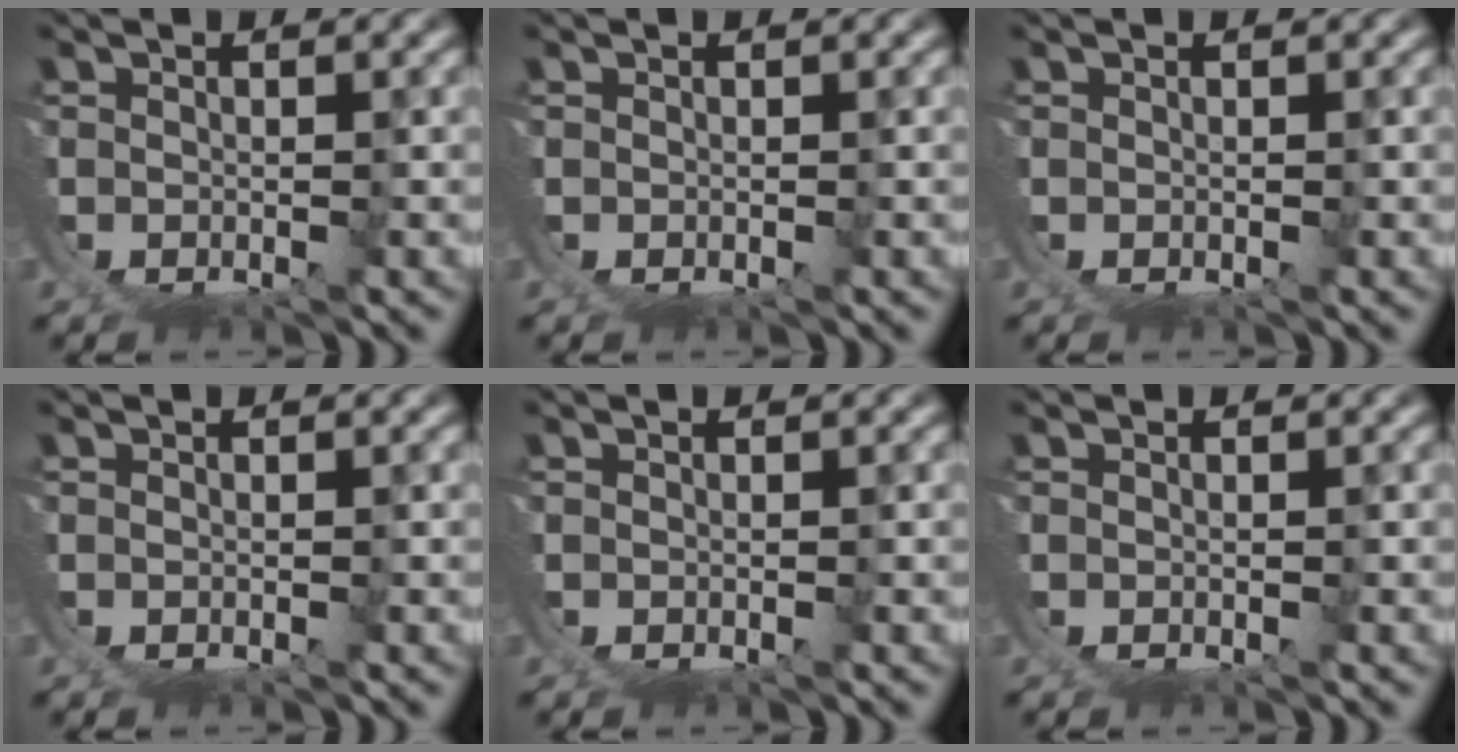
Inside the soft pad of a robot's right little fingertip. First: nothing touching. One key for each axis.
{"total": 0.0}
{"total": 0.0}
{"total": 0.0}
{"total": 0.0}
{"total": 0.0}